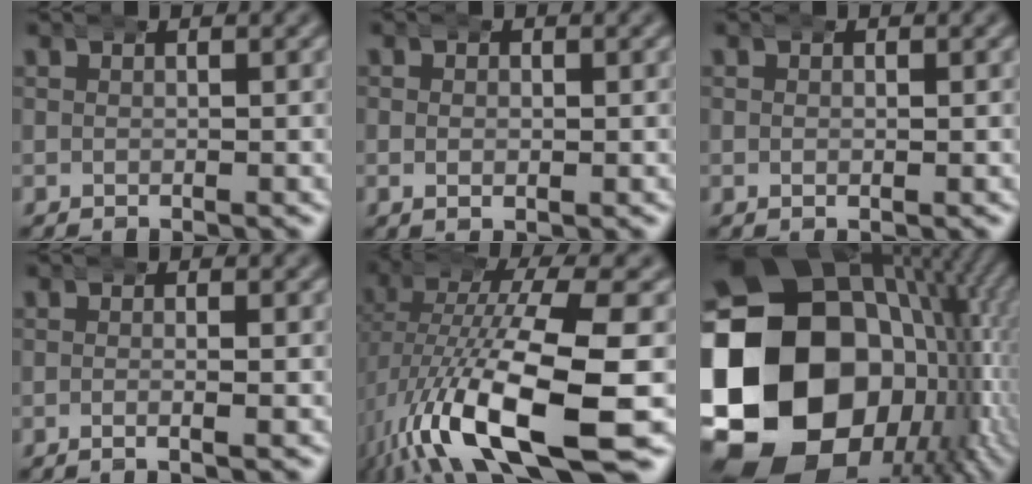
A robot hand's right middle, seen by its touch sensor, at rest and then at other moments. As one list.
[{"total": 1.2, "force": [-0.1, 0.8, 1.0], "torque": [-0.021, -0.005, 0.002]}, {"total": 0.6, "force": [0.0, 0.4, 0.4], "torque": [-0.010, -0.002, 0.001]}, {"total": 1.1, "force": [-0.5, -0.3, 1.0], "torque": [-0.022, -0.005, -0.007]}, {"total": 11.2, "force": [-3.8, 4.0, 9.7], "torque": [-0.189, -0.030, -0.039]}, {"total": 30.0, "force": [-2.2, 21.4, 20.9], "torque": [-0.373, -0.063, -0.021]}]